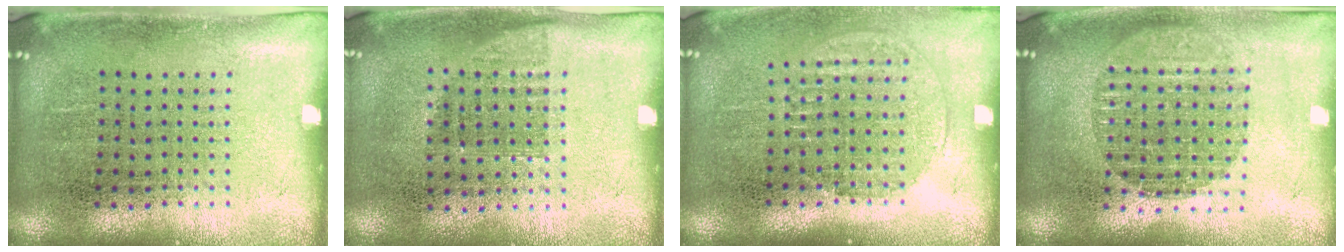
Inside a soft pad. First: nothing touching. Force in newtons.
{"total": 0.8, "press": 0.7, "slide": 0.4}
{"total": 1.3, "press": 1.2, "slide": 0.6}
{"total": 1.7, "press": 1.5, "slide": 0.8}